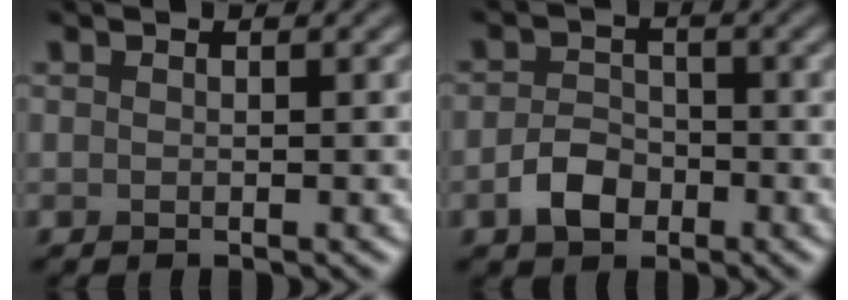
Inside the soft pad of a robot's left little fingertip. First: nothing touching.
{"total": 3.0, "force": [-1.5, 2.1, 1.6], "torque": [-0.027, 0.005, -0.033]}